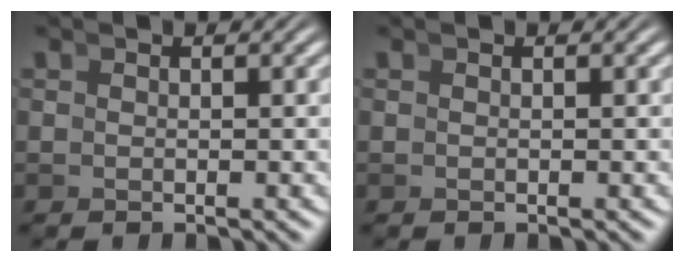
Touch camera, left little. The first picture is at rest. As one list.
[{"total": 0.0}]